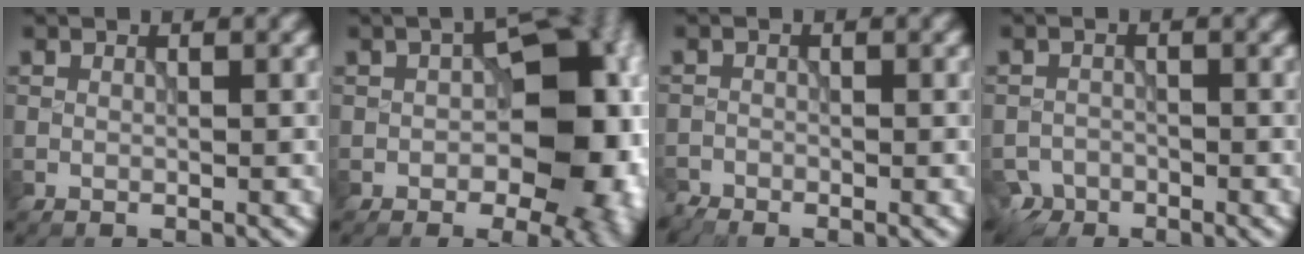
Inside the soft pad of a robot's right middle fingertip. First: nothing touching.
{"total": 13.6, "force": [-1.7, 8.5, 10.5], "torque": [-0.092, 0.002, -0.012]}
{"total": 1.6, "force": [-1.6, 0.0, -0.2], "torque": [-0.002, -0.003, -0.033]}
{"total": 2.1, "force": [-1.9, 0.9, -0.2], "torque": [0.007, 0.000, -0.037]}